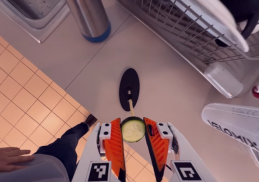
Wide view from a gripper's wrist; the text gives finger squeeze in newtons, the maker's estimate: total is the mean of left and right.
{"total": 8.1, "left": 8.0, "right": 8.2}